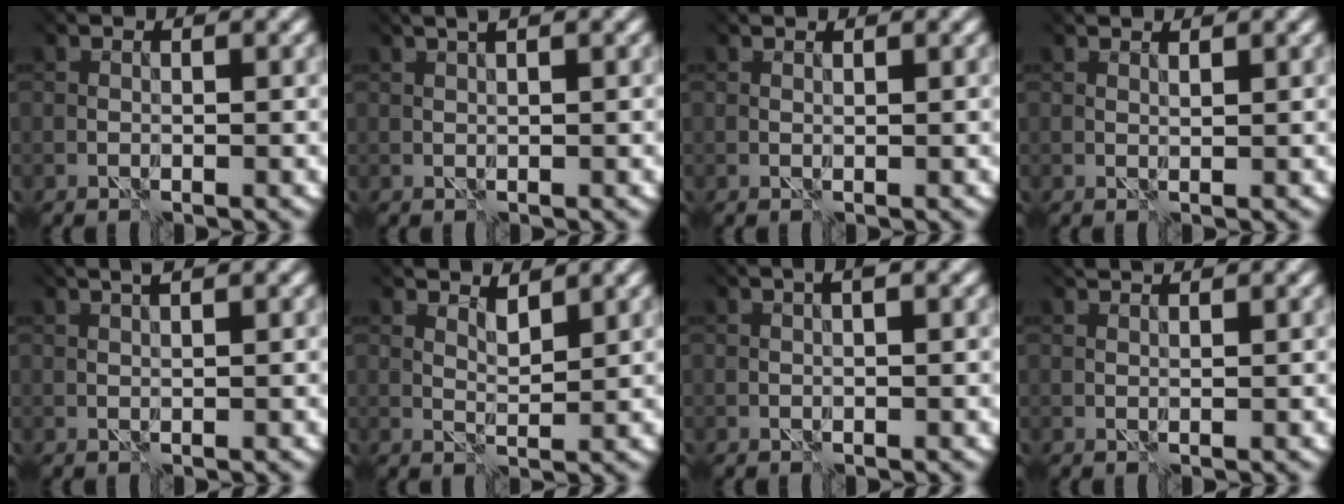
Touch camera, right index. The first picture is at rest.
{"total": 1.4, "force": [1.1, -0.3, 0.7], "torque": [0.002, 0.011, 0.015]}
{"total": 1.1, "force": [1.0, 0.2, 0.2], "torque": [-0.008, 0.000, 0.018]}
{"total": 1.9, "force": [1.9, 0.2, 0.4], "torque": [-0.007, 0.001, 0.028]}
{"total": 1.9, "force": [1.6, -0.1, 1.0], "torque": [-0.002, 0.016, 0.022]}
{"total": 1.3, "force": [1.1, -0.7, 0.0], "torque": [-0.006, -0.013, 0.040]}
{"total": 0.8, "force": [0.0, -0.6, 0.5], "torque": [0.001, 0.000, 0.013]}
{"total": 3.1, "force": [2.9, 0.4, 1.0], "torque": [-0.018, 0.011, 0.041]}